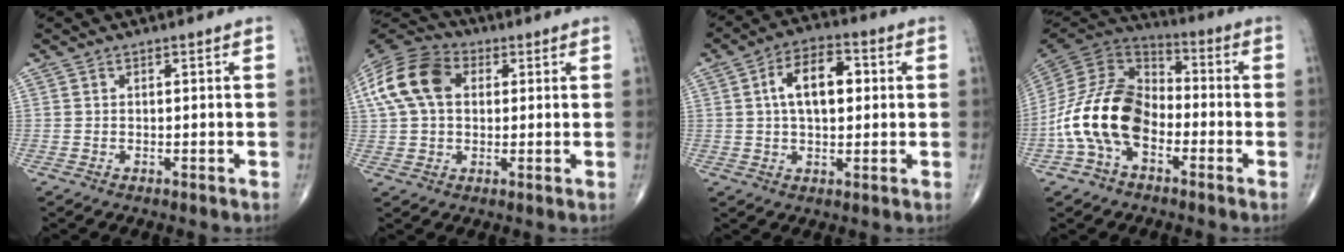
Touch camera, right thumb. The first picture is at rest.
{"total": 14.4, "force": [3.2, 9.9, 10.0], "torque": [-0.197, 0.026, 0.051]}
{"total": 10.5, "force": [1.9, 5.7, 8.6], "torque": [-0.132, 0.016, 0.026]}
{"total": 17.2, "force": [-5.1, 11.0, 12.1], "torque": [-0.231, 0.055, -0.107]}